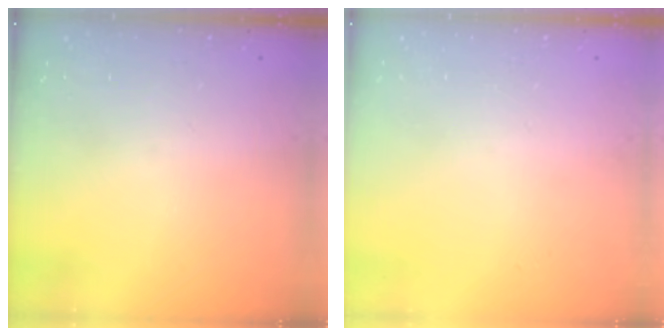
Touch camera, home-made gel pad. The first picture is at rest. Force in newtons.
{"total": 0.0}